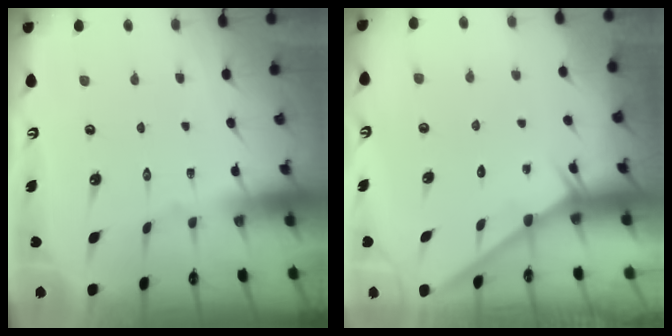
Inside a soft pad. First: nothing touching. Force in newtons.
{"total": 0.9, "press": 0.8, "slide": 0.2}